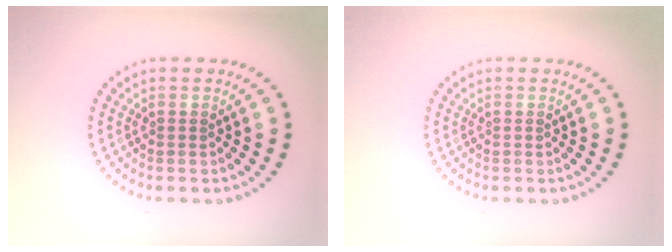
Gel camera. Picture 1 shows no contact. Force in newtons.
{"total": 0.0}